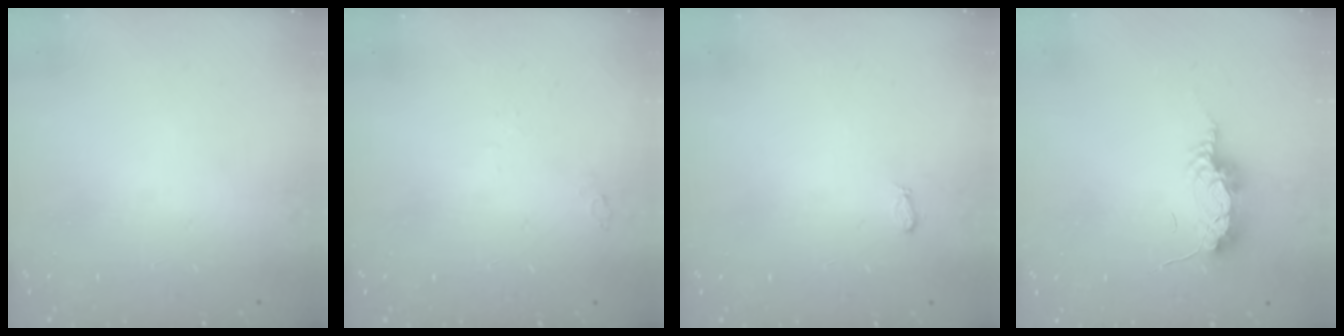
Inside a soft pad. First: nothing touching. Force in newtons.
{"total": 11.4, "press": 3.1, "slide": 11.0}
{"total": 3.5, "press": 3.5, "slide": 0.5}
{"total": 12.0, "press": 9.0, "slide": 8.0}